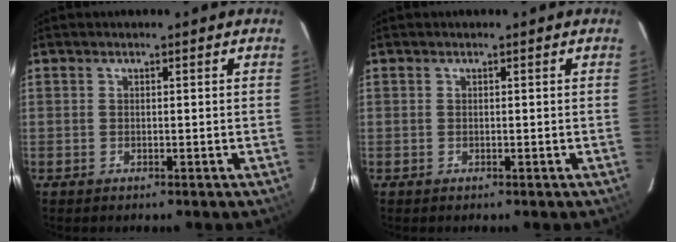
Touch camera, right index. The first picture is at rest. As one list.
[{"total": 0.0}]